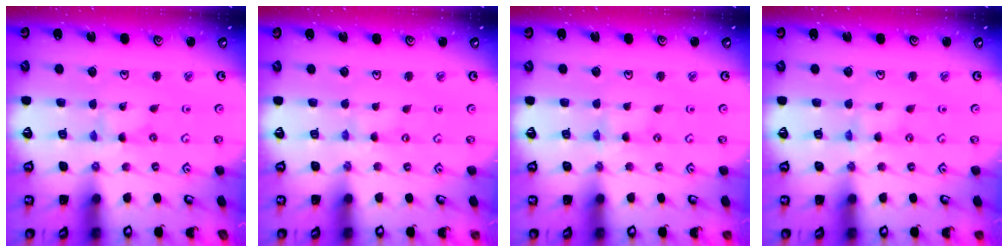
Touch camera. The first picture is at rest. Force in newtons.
{"total": 0.6, "press": 0.5, "slide": 0.2}
{"total": 0.0}
{"total": 0.0}